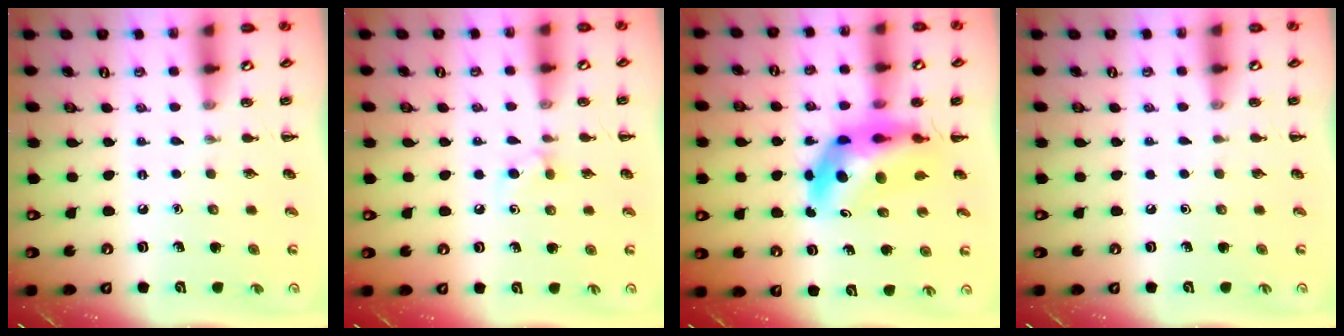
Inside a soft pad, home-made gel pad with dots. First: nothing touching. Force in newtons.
{"total": 4.2, "press": 4.0, "slide": 1.5}
{"total": 11.6, "press": 11.1, "slide": 3.3}
{"total": 0.0}